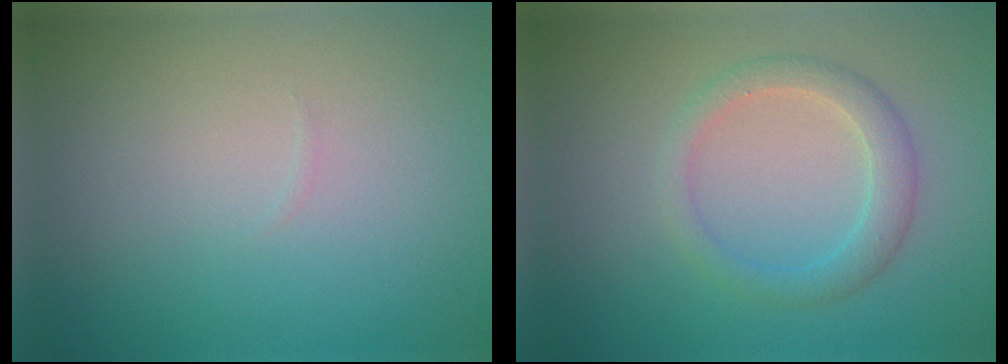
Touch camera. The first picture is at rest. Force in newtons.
{"total": 2.6, "press": 2.6, "slide": 0.1}